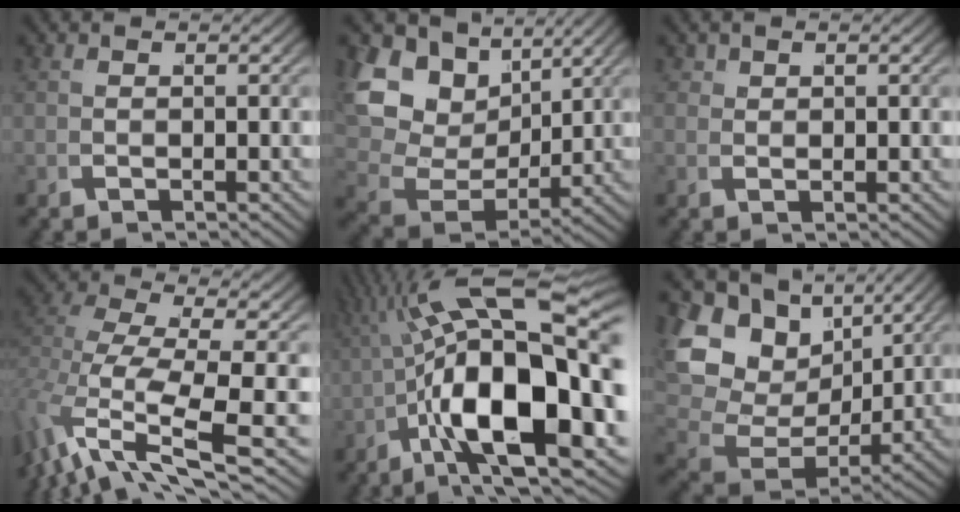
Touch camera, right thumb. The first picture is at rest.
{"total": 11.2, "force": [2.3, 8.0, 7.6], "torque": [-0.173, -0.030, 0.050]}
{"total": 1.4, "force": [1.1, 0.7, 0.4], "torque": [-0.009, -0.006, 0.025]}
{"total": 9.4, "force": [-1.4, 5.0, 7.8], "torque": [-0.181, -0.042, 0.001]}
{"total": 16.5, "force": [0.3, 7.9, 14.5], "torque": [-0.272, -0.044, 0.030]}
{"total": 12.3, "force": [2.1, 8.7, 8.4], "torque": [-0.197, -0.038, 0.050]}